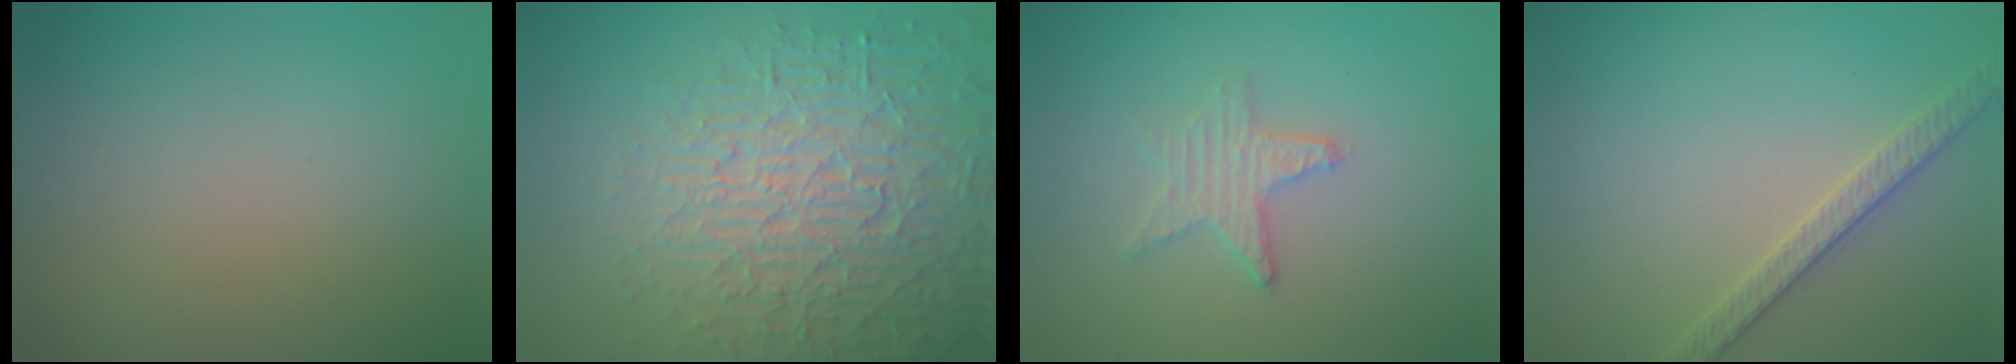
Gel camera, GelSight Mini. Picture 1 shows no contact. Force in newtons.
{"total": 7.4, "press": 7.2, "slide": 1.7}
{"total": 2.3, "press": 2.2, "slide": 0.4}
{"total": 2.7, "press": 2.6, "slide": 0.6}